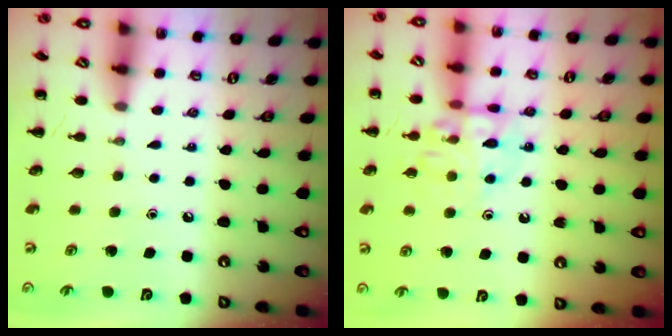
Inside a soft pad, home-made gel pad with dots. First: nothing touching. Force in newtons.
{"total": 12.0, "press": 11.9, "slide": 1.3}